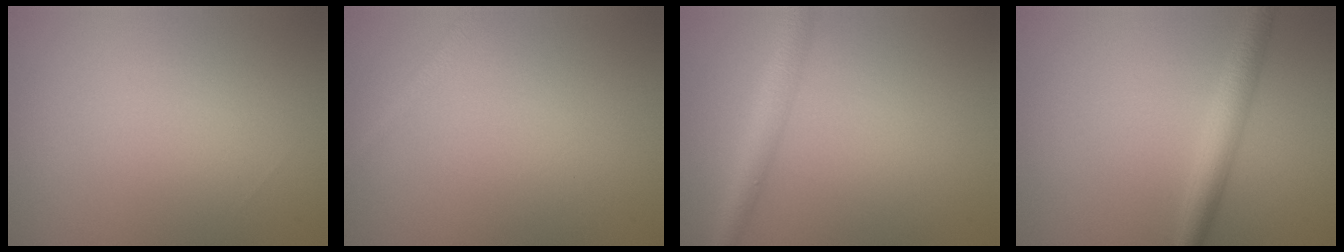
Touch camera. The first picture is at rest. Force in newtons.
{"total": 1.2, "press": 1.2, "slide": 0.0}
{"total": 3.7, "press": 3.7, "slide": 0.2}
{"total": 2.9, "press": 2.9, "slide": 0.0}